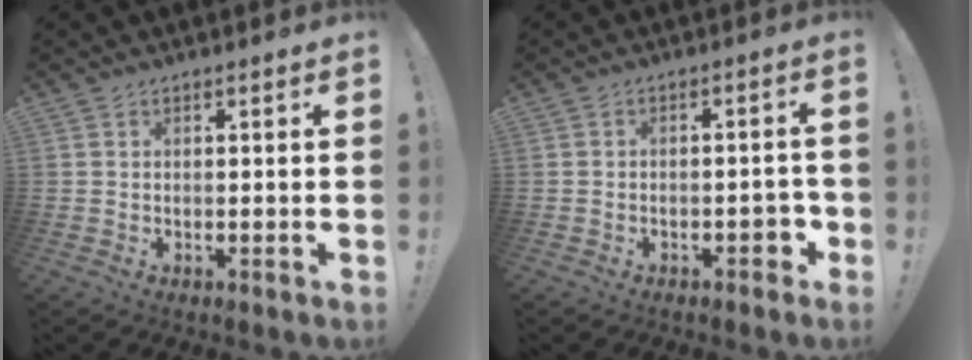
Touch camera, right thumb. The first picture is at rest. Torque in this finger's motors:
{"motor_torque": [0.59, 0.56, 0.12, -0.38, 0.15]}